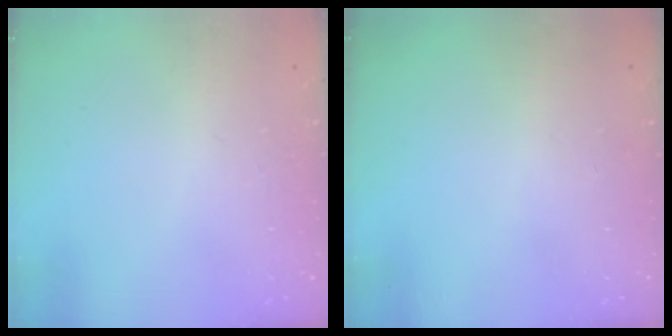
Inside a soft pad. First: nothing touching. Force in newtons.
{"total": 0.0}